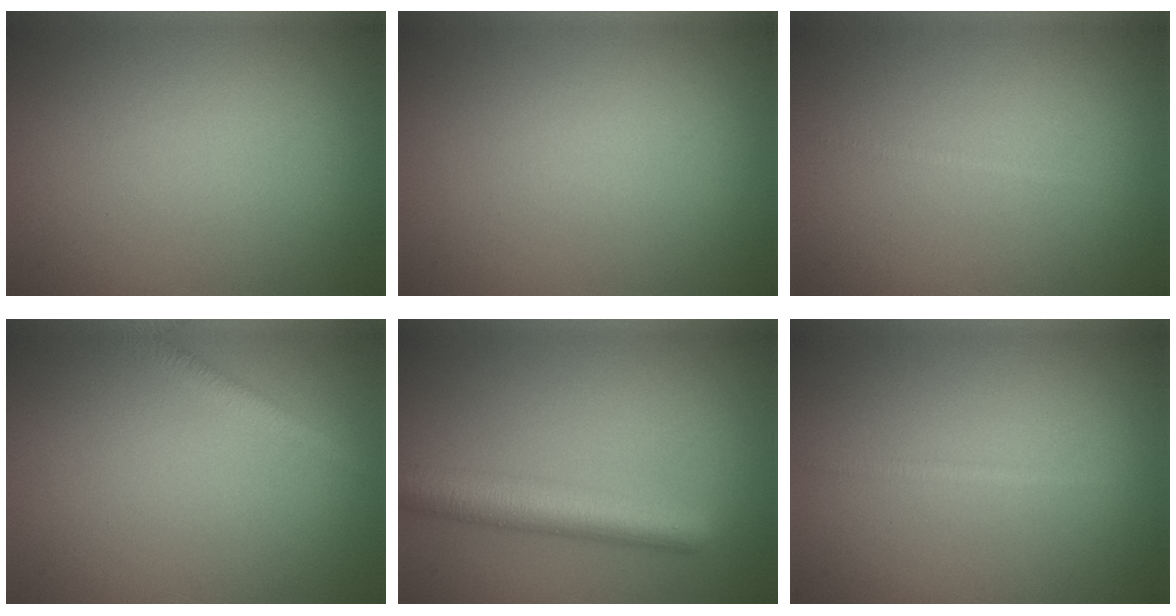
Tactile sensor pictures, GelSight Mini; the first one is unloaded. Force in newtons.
{"total": 0.0}
{"total": 0.6, "press": 0.6, "slide": 0.0}
{"total": 1.5, "press": 1.5, "slide": 0.0}
{"total": 5.5, "press": 5.5, "slide": 0.2}
{"total": 0.9, "press": 0.9, "slide": 0.1}